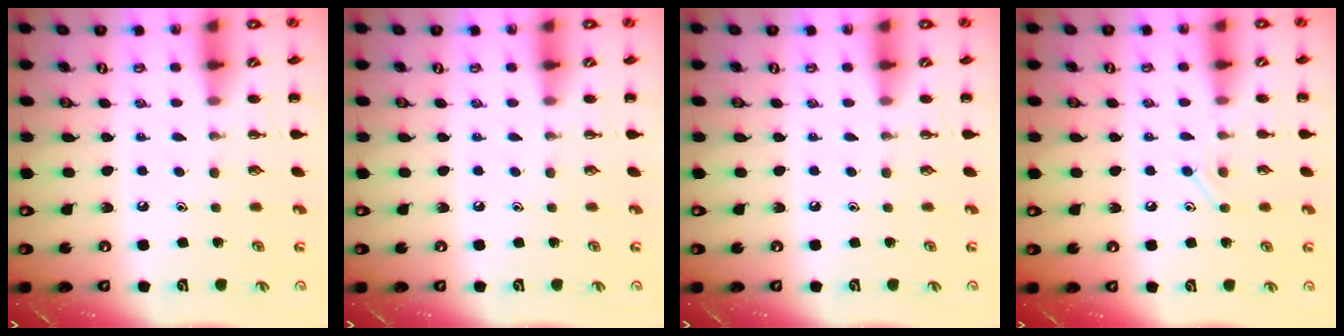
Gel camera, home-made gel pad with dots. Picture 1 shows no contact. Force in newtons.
{"total": 0.0}
{"total": 0.0}
{"total": 6.9, "press": 6.8, "slide": 1.4}